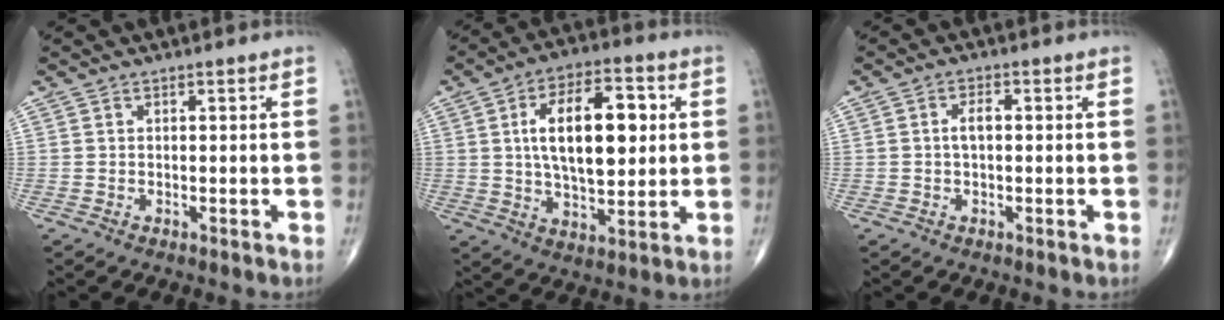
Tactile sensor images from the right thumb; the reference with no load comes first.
{"total": 16.7, "force": [2.8, 8.2, 14.3], "torque": [-0.213, 0.003, 0.045]}
{"total": 2.5, "force": [0.0, 1.3, 2.2], "torque": [-0.042, 0.009, -0.003]}